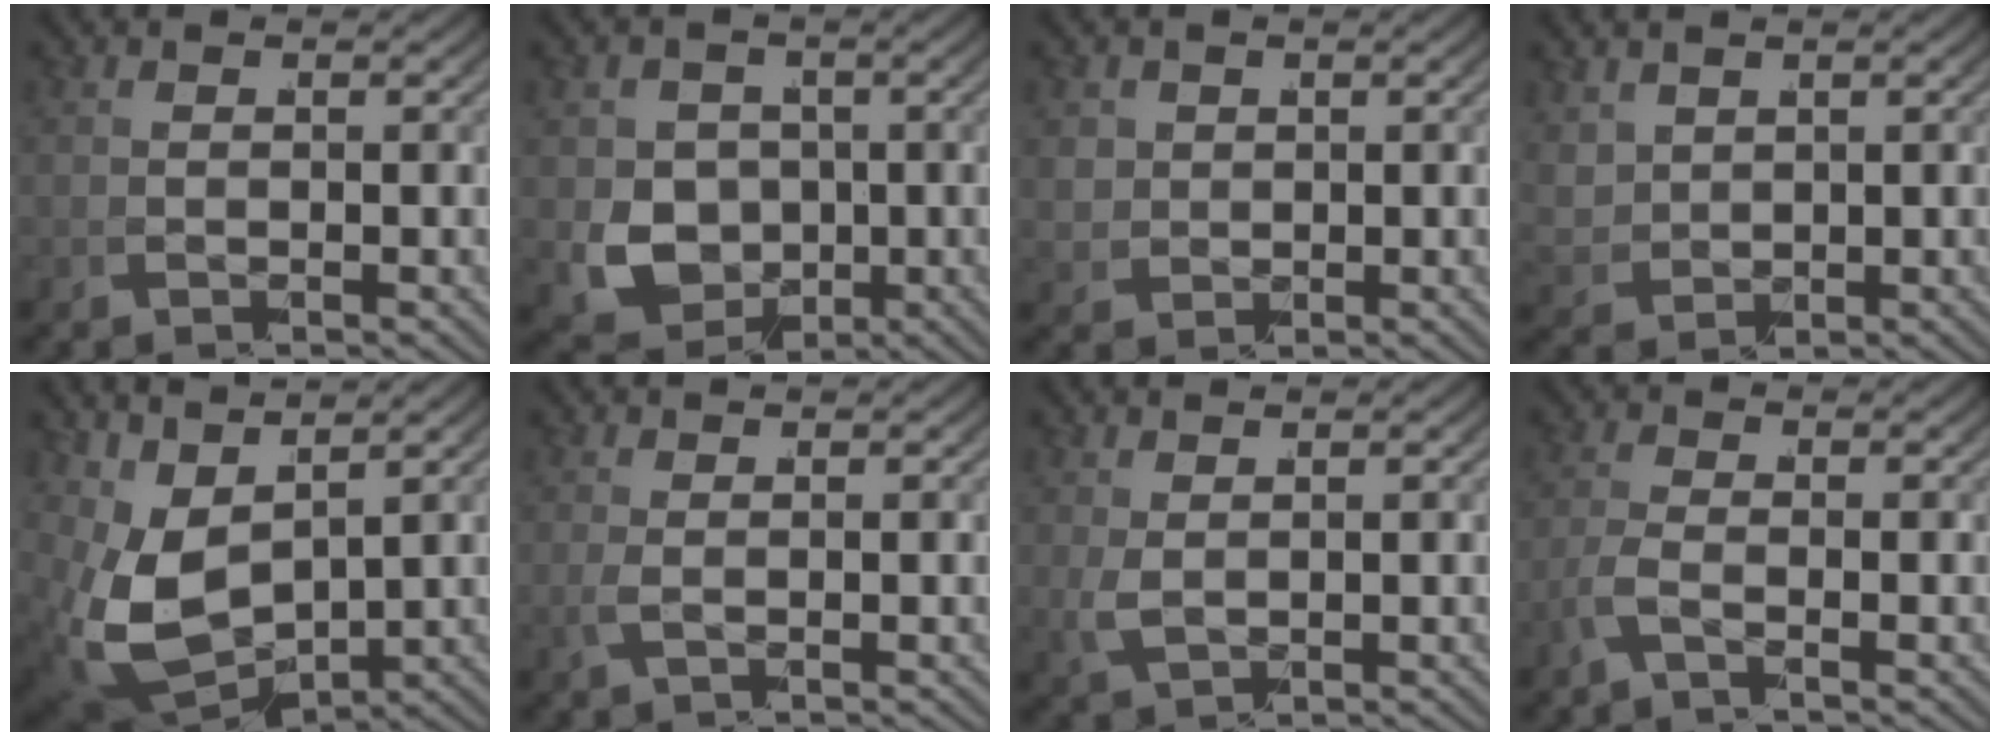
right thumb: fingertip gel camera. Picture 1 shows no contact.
{"total": 9.2, "force": [-1.2, 7.8, 4.7], "torque": [-0.109, -0.052, 0.001]}
{"total": 3.0, "force": [0.9, 2.6, 1.2], "torque": [-0.040, -0.017, 0.033]}
{"total": 2.4, "force": [1.6, 1.5, 1.0], "torque": [-0.032, -0.012, 0.051]}
{"total": 9.6, "force": [0.0, 6.9, 6.7], "torque": [-0.187, -0.064, 0.037]}
{"total": 0.9, "force": [0.2, 0.2, 0.9], "torque": [-0.034, -0.005, 0.011]}
{"total": 1.6, "force": [0.9, 0.6, 1.2], "torque": [-0.037, -0.007, 0.033]}
{"total": 1.8, "force": [-0.7, 0.2, 1.6], "torque": [-0.048, -0.008, -0.011]}